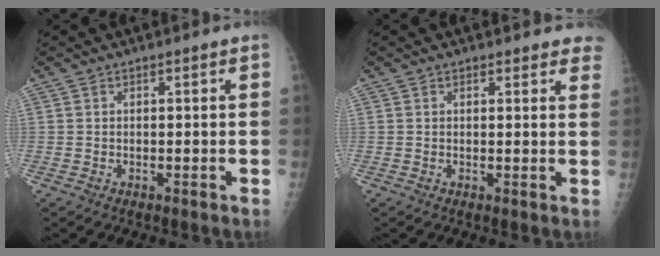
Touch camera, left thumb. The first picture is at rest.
{"total": 4.5, "force": [4.1, 1.5, 1.1], "torque": [0.022, -0.014, 0.027]}